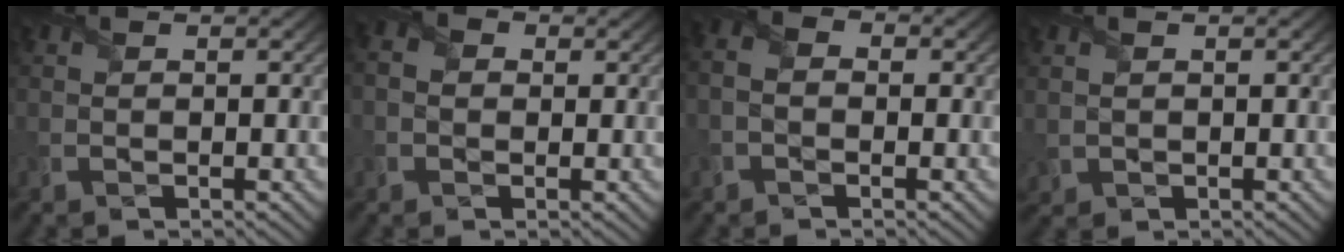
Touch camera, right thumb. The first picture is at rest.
{"total": 2.3, "force": [-0.1, 2.0, 1.1], "torque": [-0.031, 0.004, -0.008]}
{"total": 3.3, "force": [-0.6, 2.5, 2.0], "torque": [-0.042, 0.011, -0.021]}
{"total": 1.1, "force": [0.5, 0.9, 0.3], "torque": [-0.017, -0.004, 0.012]}